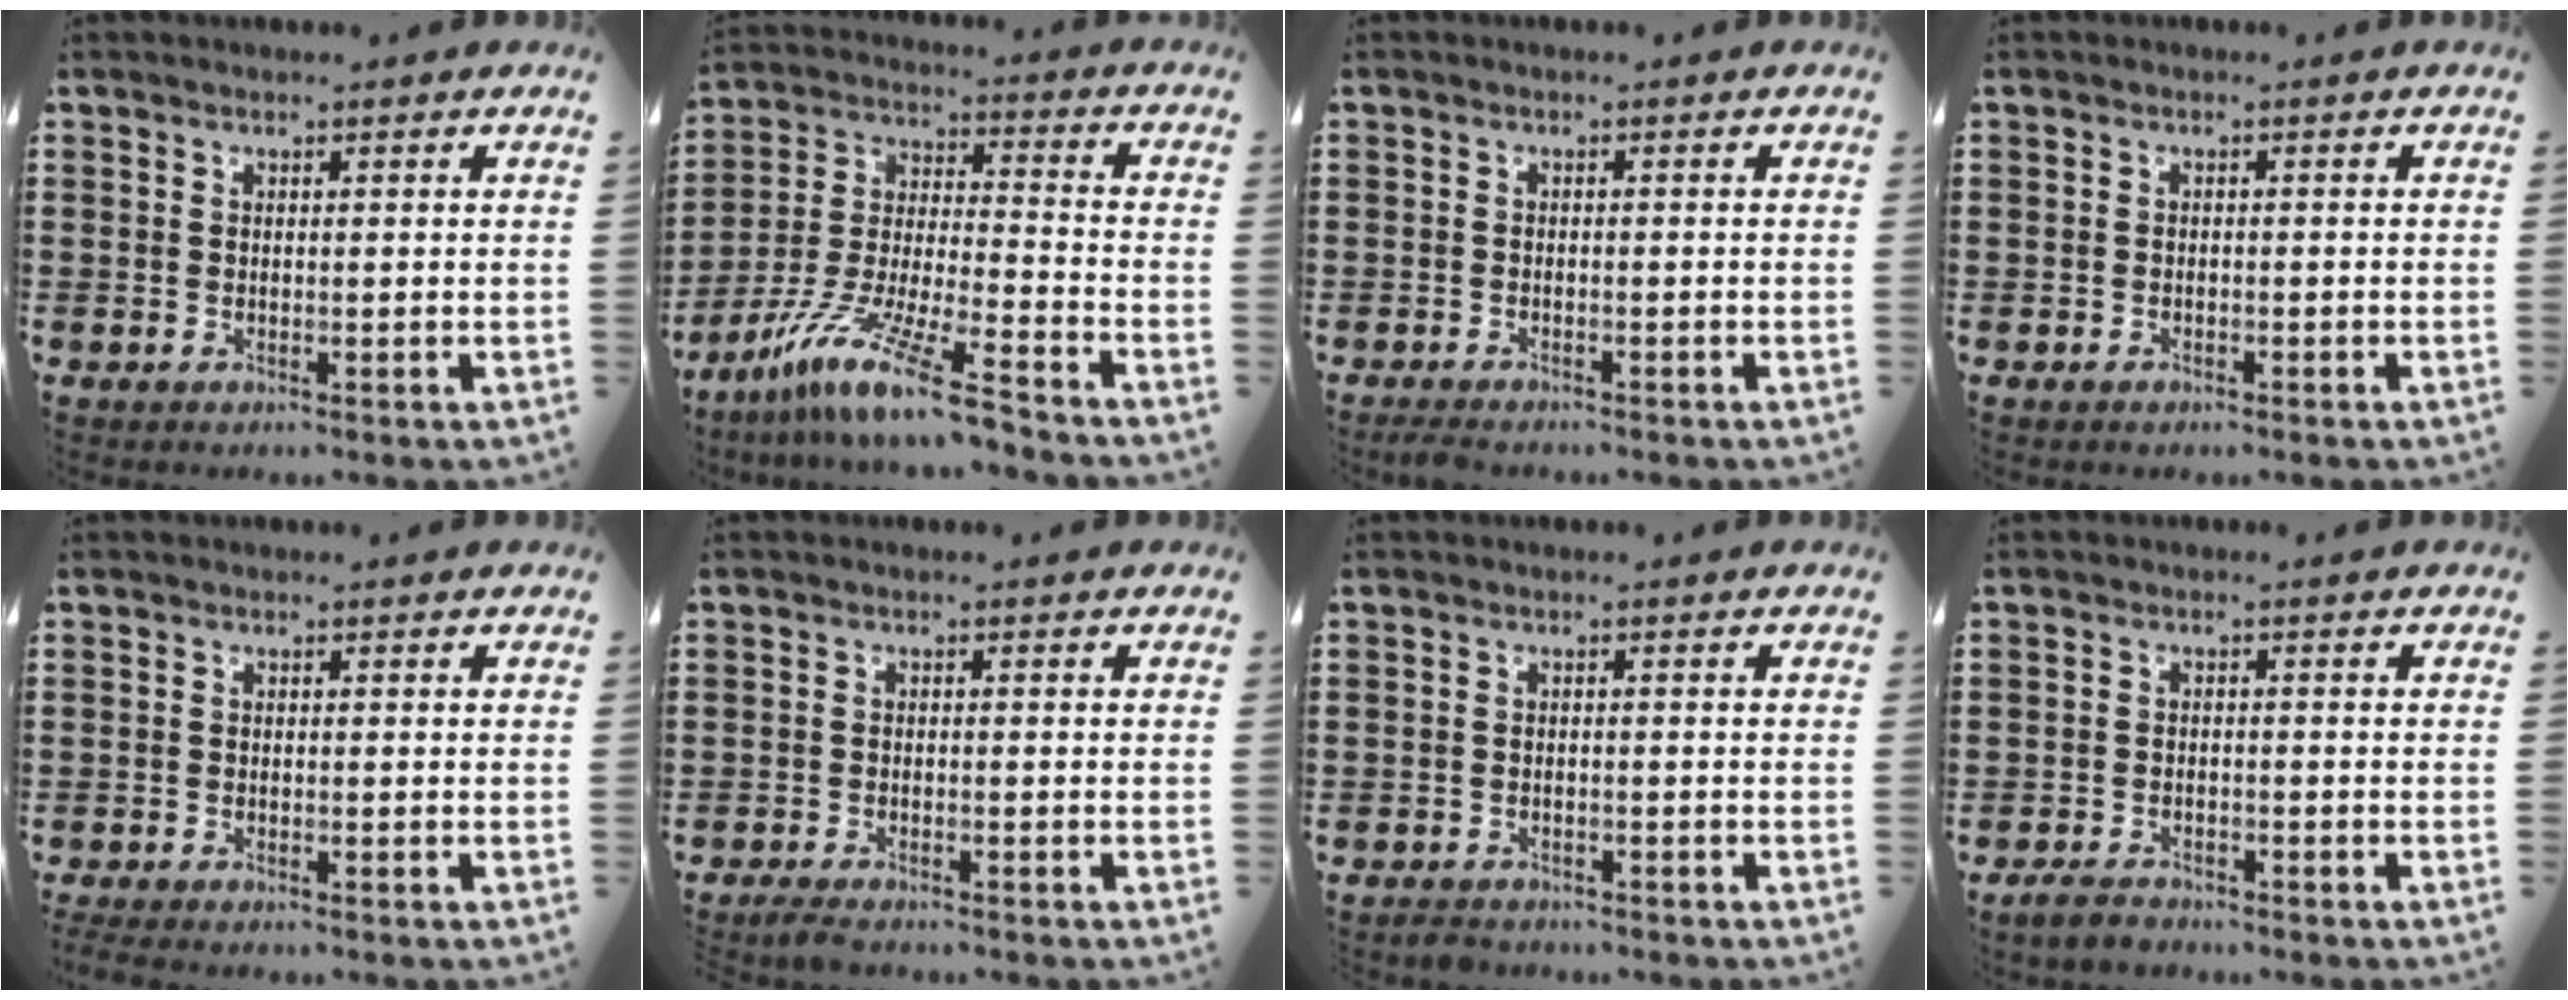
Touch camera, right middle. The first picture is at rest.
{"total": 11.8, "force": [-9.4, 0.0, 7.2], "torque": [-0.149, 0.003, -0.188]}
{"total": 1.3, "force": [-1.2, 0.2, 0.4], "torque": [-0.011, 0.001, -0.024]}
{"total": 0.7, "force": [-0.6, 0.4, 0.2], "torque": [-0.004, 0.000, -0.012]}
{"total": 1.3, "force": [-1.2, 0.2, 0.3], "torque": [-0.008, 0.000, -0.023]}
{"total": 1.9, "force": [-1.9, 0.2, 0.5], "torque": [-0.019, -0.001, -0.040]}
{"total": 1.7, "force": [-1.6, 0.4, 0.0], "torque": [-0.006, 0.000, -0.036]}
{"total": 2.3, "force": [-2.1, 0.8, 0.5], "torque": [-0.021, 0.003, -0.045]}